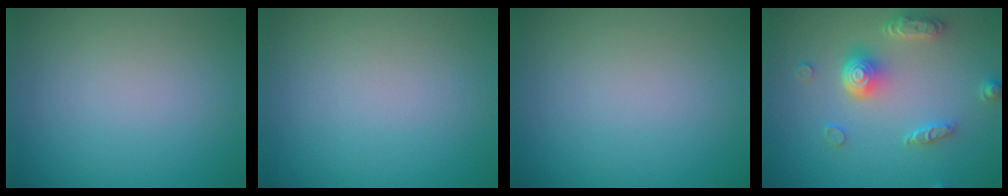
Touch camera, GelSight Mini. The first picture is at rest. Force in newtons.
{"total": 0.0}
{"total": 0.0}
{"total": 4.7, "press": 3.6, "slide": 3.0}